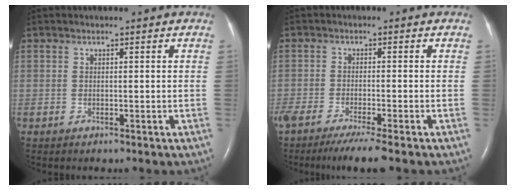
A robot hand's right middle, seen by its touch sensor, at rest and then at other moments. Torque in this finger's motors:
{"motor_torque": [0.58, -0.50, 0.06, 0.07]}